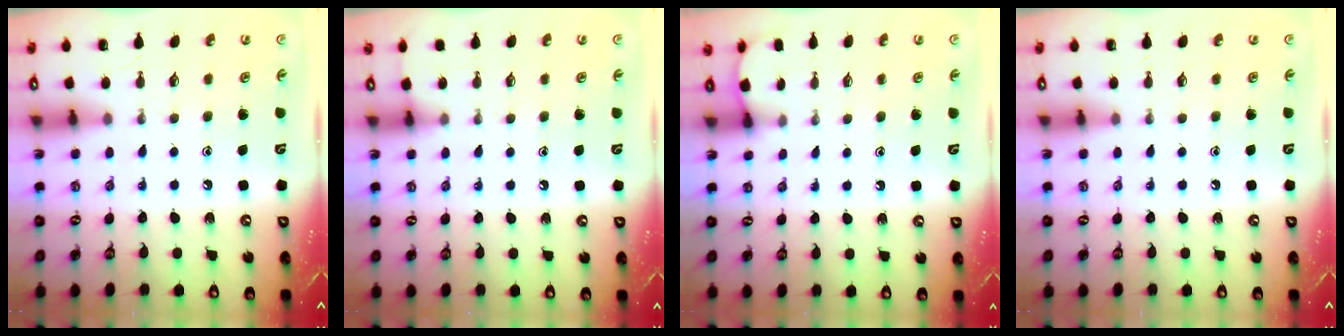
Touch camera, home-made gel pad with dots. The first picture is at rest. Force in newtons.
{"total": 2.9, "press": 2.9, "slide": 0.4}
{"total": 1.9, "press": 1.9, "slide": 0.2}
{"total": 0.0}